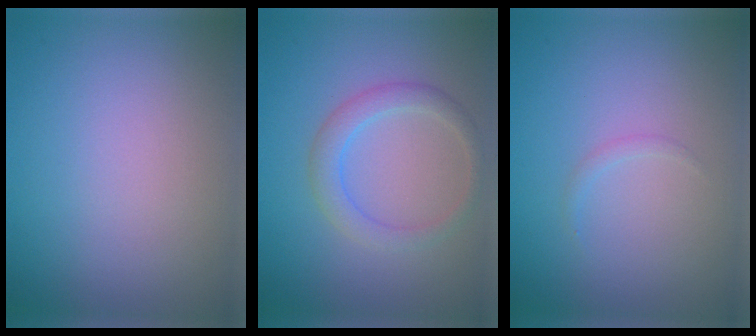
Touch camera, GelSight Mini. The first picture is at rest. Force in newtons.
{"total": 2.5, "press": 2.5, "slide": 0.1}
{"total": 0.5, "press": 0.5, "slide": 0.0}